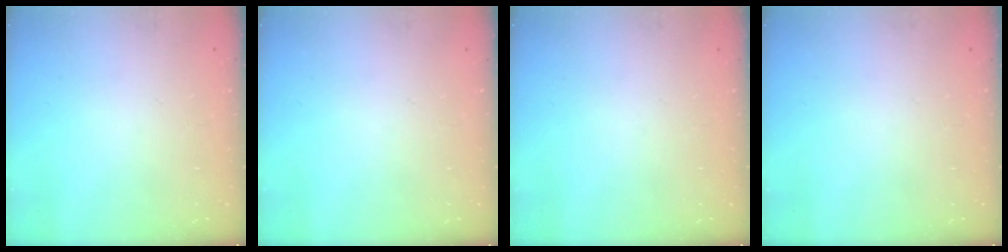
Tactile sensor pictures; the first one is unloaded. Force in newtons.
{"total": 0.0}
{"total": 0.0}
{"total": 0.0}